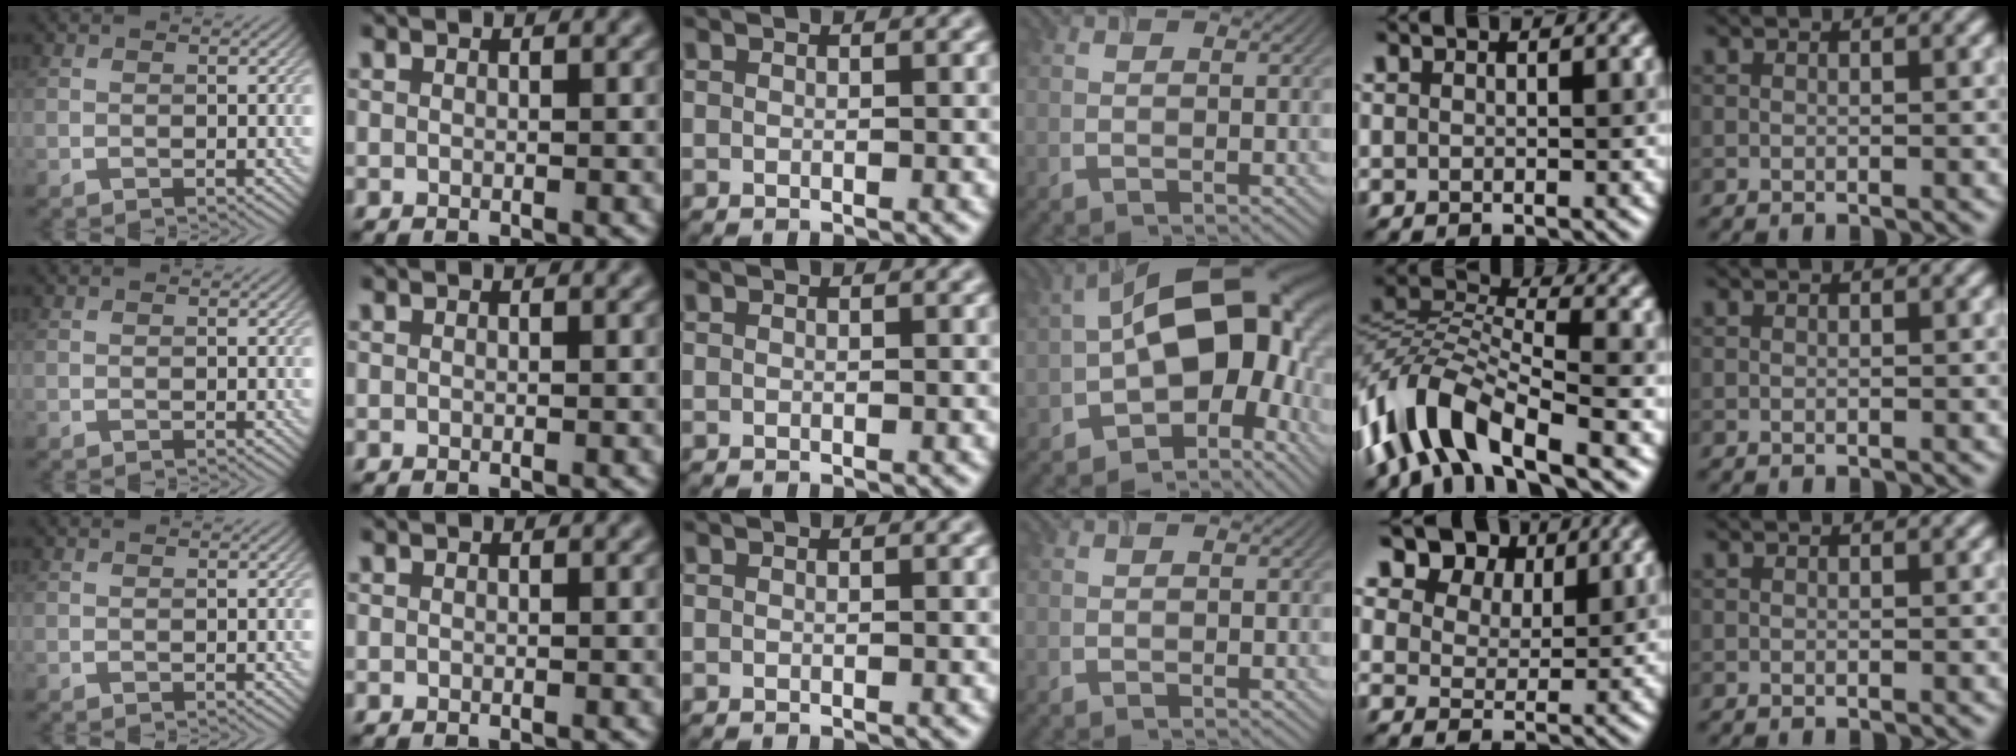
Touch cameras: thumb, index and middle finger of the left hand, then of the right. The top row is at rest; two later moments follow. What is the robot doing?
{"motion": "insert", "object": "airpods case & airpods"}